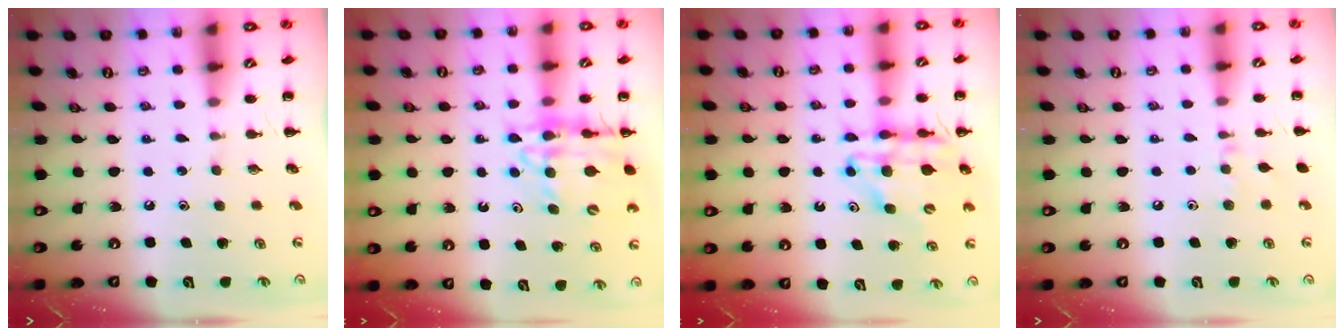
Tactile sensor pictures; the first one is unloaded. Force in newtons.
{"total": 13.9, "press": 13.5, "slide": 3.3}
{"total": 12.5, "press": 12.0, "slide": 3.6}
{"total": 5.4, "press": 5.1, "slide": 1.7}